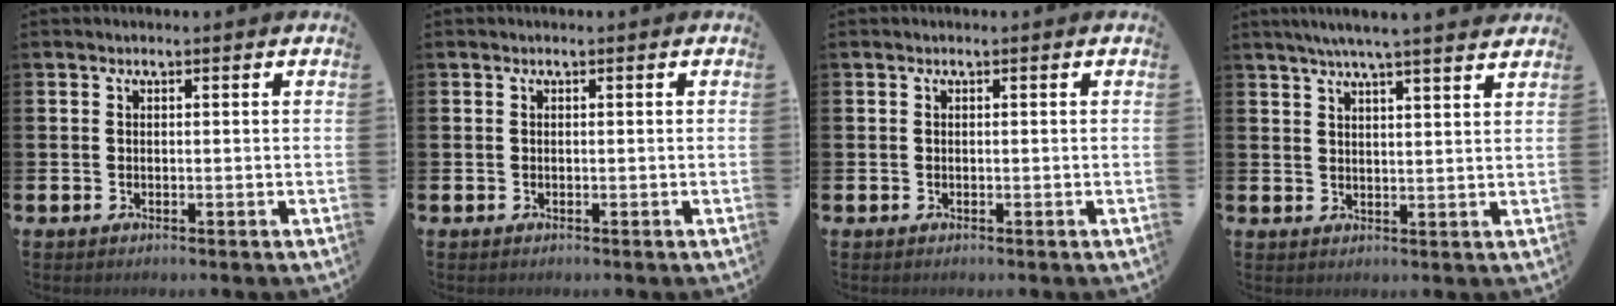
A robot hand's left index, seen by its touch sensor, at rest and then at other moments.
{"total": 0.0}
{"total": 0.0}
{"total": 5.5, "force": [5.1, -0.4, 2.1], "torque": [-0.051, -0.017, 0.089]}